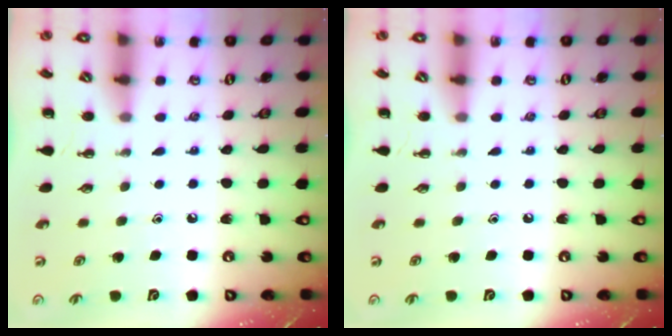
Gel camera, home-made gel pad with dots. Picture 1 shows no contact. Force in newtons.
{"total": 0.0}